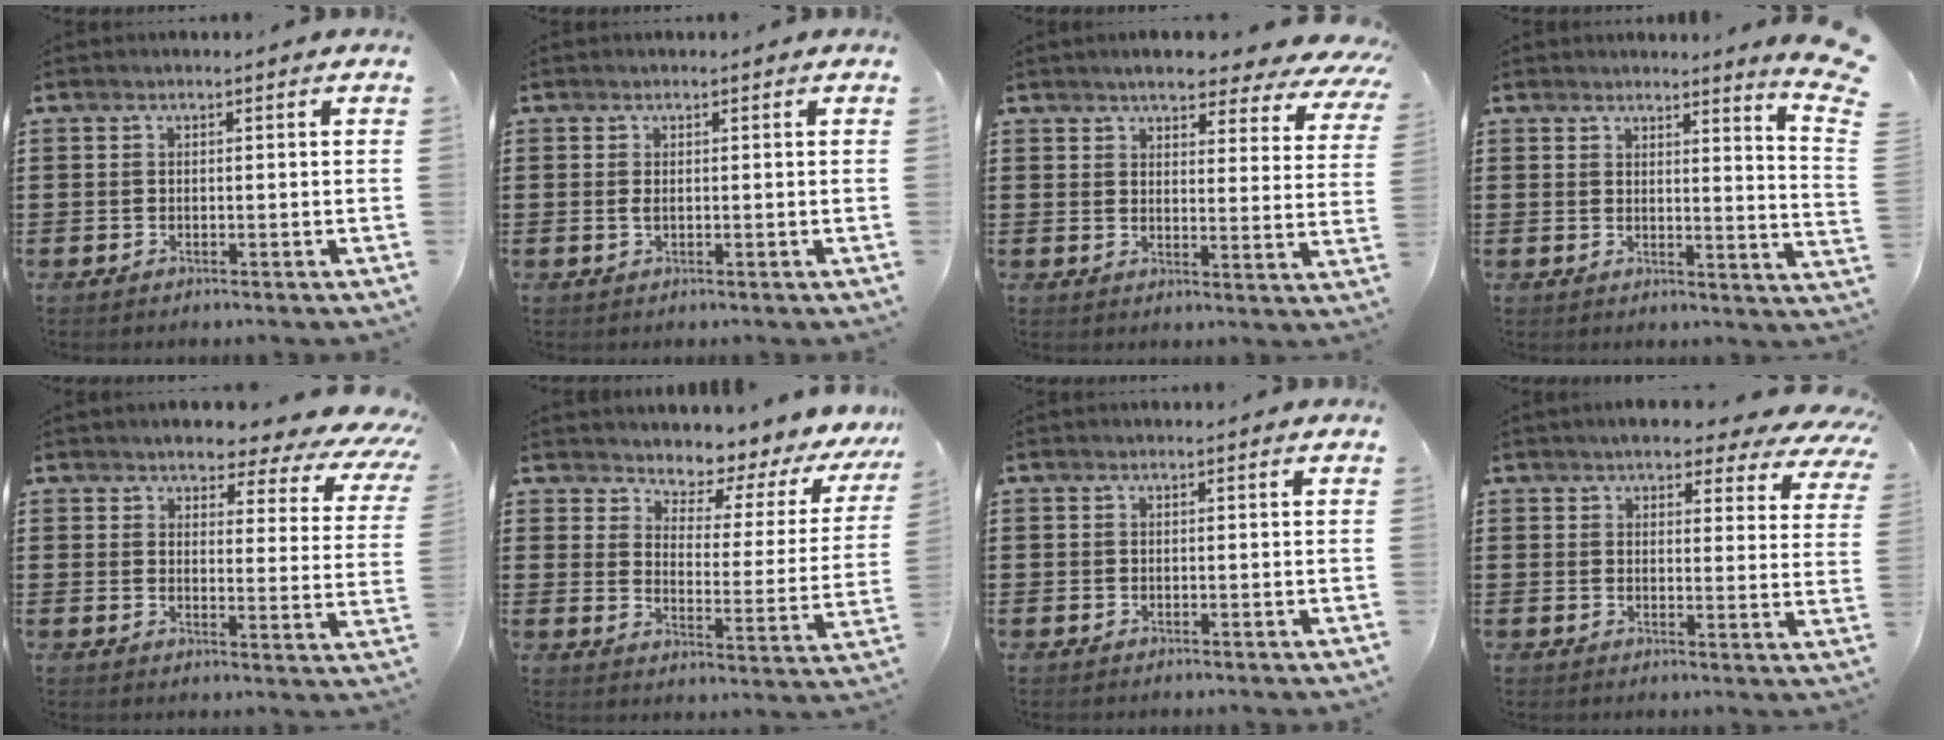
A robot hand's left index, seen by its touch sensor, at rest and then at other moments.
{"total": 0.9, "force": [0.1, 0.3, 0.9], "torque": [-0.019, 0.000, 0.002]}
{"total": 5.6, "force": [5.0, 0.8, 2.4], "torque": [-0.049, -0.028, 0.083]}
{"total": 3.5, "force": [2.9, -1.0, 1.8], "torque": [-0.041, -0.025, 0.045]}
{"total": 4.4, "force": [3.9, 0.8, 1.8], "torque": [-0.049, -0.029, 0.061]}
{"total": 3.5, "force": [3.1, 1.1, 1.2], "torque": [-0.031, -0.039, 0.039]}
{"total": 0.0}
{"total": 5.3, "force": [4.7, 1.4, 1.9], "torque": [-0.048, -0.015, 0.083]}